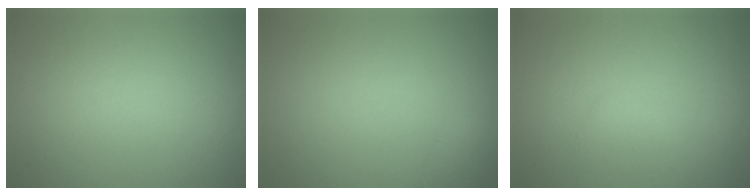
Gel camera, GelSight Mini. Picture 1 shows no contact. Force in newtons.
{"total": 0.8, "press": 0.8, "slide": 0.0}
{"total": 1.0, "press": 1.0, "slide": 0.1}